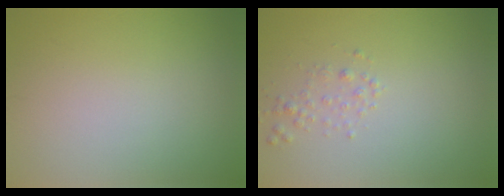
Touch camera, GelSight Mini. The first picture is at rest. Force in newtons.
{"total": 1.0, "press": 1.0, "slide": 0.0}